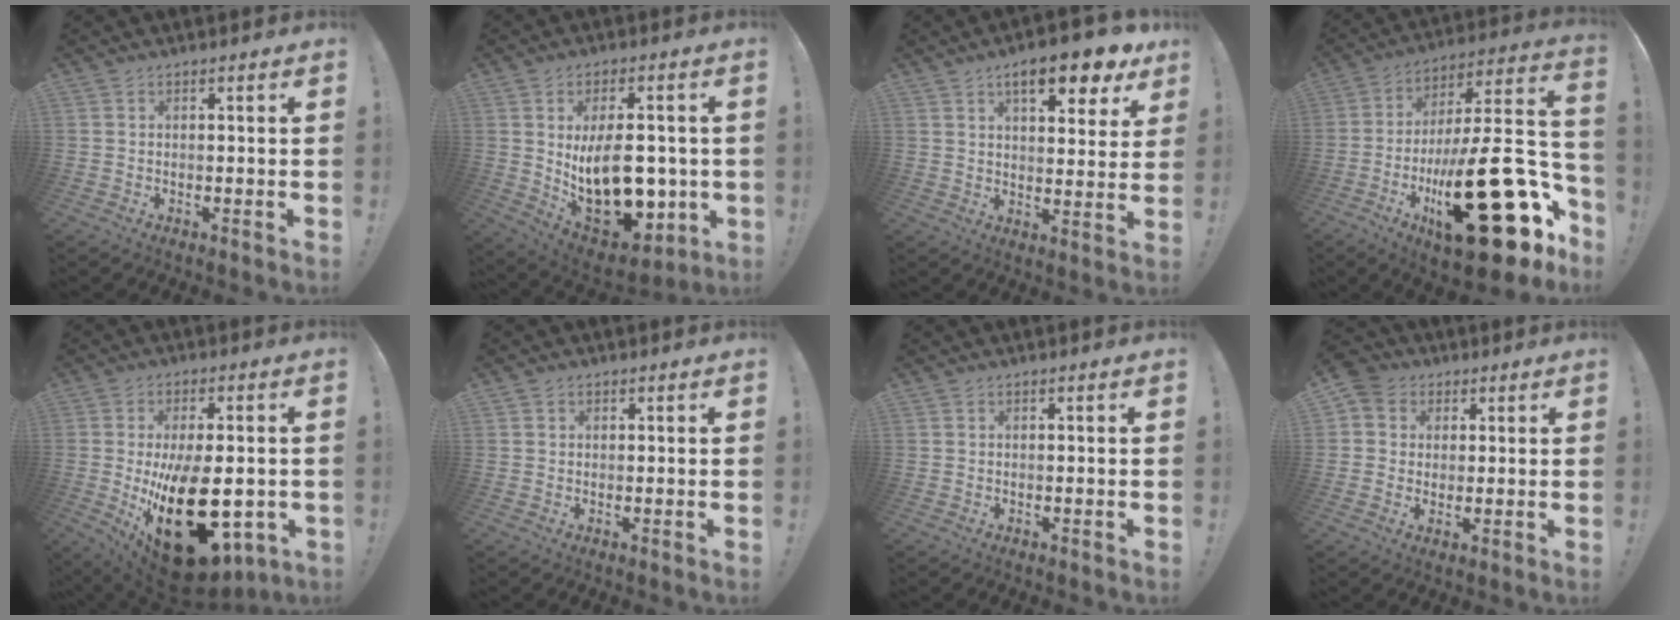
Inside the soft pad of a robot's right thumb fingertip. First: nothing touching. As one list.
[{"total": 20.0, "force": [-0.5, 11.8, 16.1], "torque": [-0.261, -0.016, 0.009]}, {"total": 12.2, "force": [7.4, 3.7, 9.0], "torque": [-0.122, -0.041, 0.117]}, {"total": 35.8, "force": [-11.9, 11.9, 31.6], "torque": [-0.468, 0.036, -0.166]}, {"total": 26.1, "force": [-3.8, 12.7, 22.5], "torque": [-0.366, -0.003, -0.037]}, {"total": 1.0, "force": [0.5, 0.8, 0.0], "torque": [0.008, -0.002, 0.008]}, {"total": 0.0}, {"total": 5.7, "force": [1.2, 5.3, 1.6], "torque": [-0.017, 0.000, 0.025]}]